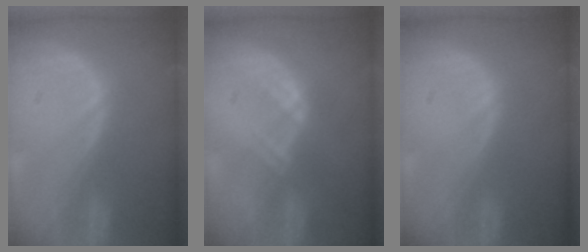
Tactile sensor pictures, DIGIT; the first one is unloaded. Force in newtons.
{"total": 2.3, "press": 2.1, "slide": 0.7}
{"total": 0.0}